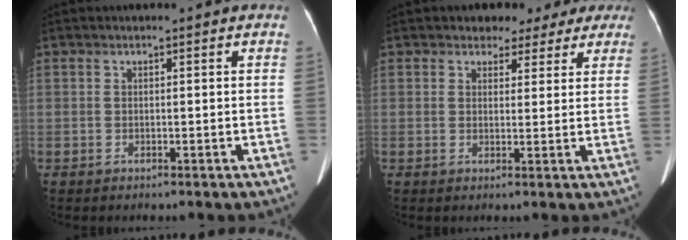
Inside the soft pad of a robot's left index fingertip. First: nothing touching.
{"total": 7.3, "force": [5.6, 4.4, 1.6], "torque": [0.004, -0.004, 0.049]}